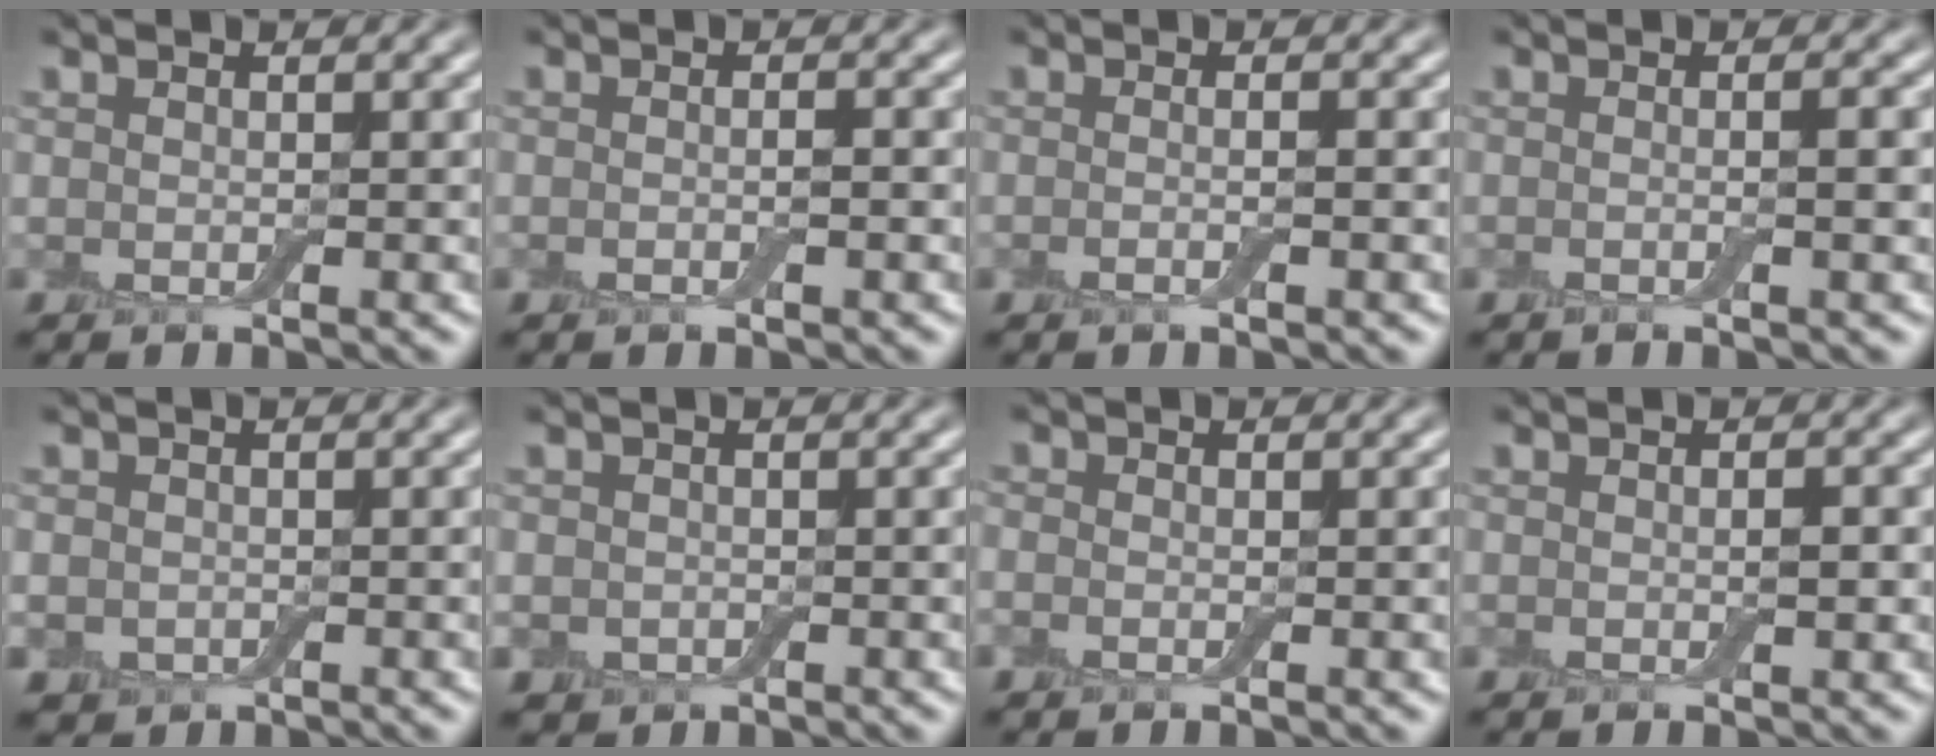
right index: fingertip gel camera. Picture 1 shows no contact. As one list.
[{"total": 1.2, "force": [-0.3, 0.3, 1.1], "torque": [-0.013, -0.002, -0.008]}, {"total": 1.3, "force": [-0.4, 0.3, 1.2], "torque": [-0.021, -0.005, -0.012]}, {"total": 2.2, "force": [-0.1, 0.7, 2.1], "torque": [-0.011, -0.007, -0.024]}, {"total": 1.9, "force": [-0.6, 1.7, 0.6], "torque": [-0.009, -0.009, -0.012]}, {"total": 1.5, "force": [-0.5, 1.4, 0.4], "torque": [-0.003, -0.007, -0.012]}, {"total": 1.3, "force": [-0.4, 0.9, 0.7], "torque": [-0.011, -0.001, -0.012]}, {"total": 1.2, "force": [-0.2, 0.5, 1.1], "torque": [-0.018, 0.000, -0.002]}]